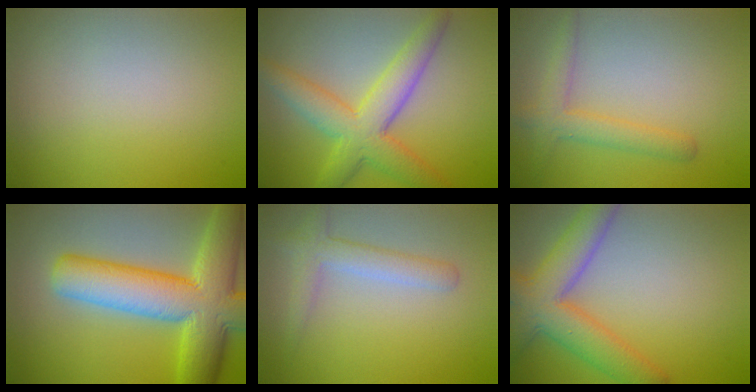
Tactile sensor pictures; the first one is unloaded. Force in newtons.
{"total": 6.2, "press": 6.2, "slide": 0.2}
{"total": 2.7, "press": 2.7, "slide": 0.1}
{"total": 11.5, "press": 11.5, "slide": 0.5}
{"total": 2.6, "press": 2.6, "slide": 0.2}
{"total": 6.7, "press": 6.7, "slide": 0.2}